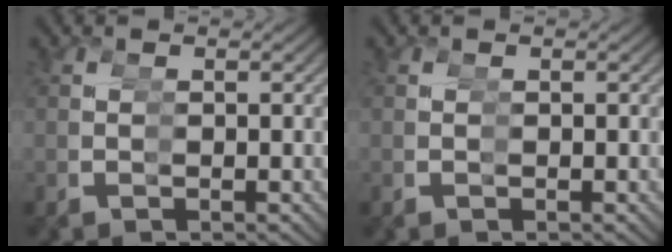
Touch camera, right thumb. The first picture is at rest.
{"total": 0.0}